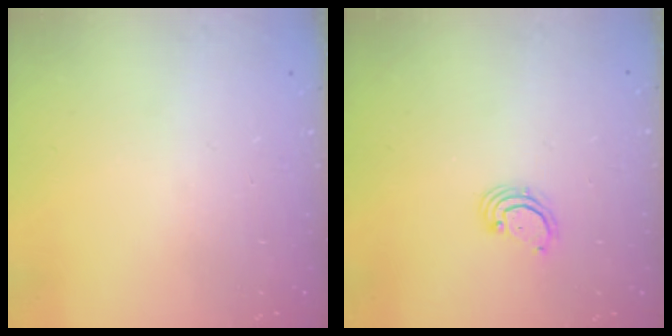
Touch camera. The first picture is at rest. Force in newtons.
{"total": 2.7, "press": 2.7, "slide": 0.3}